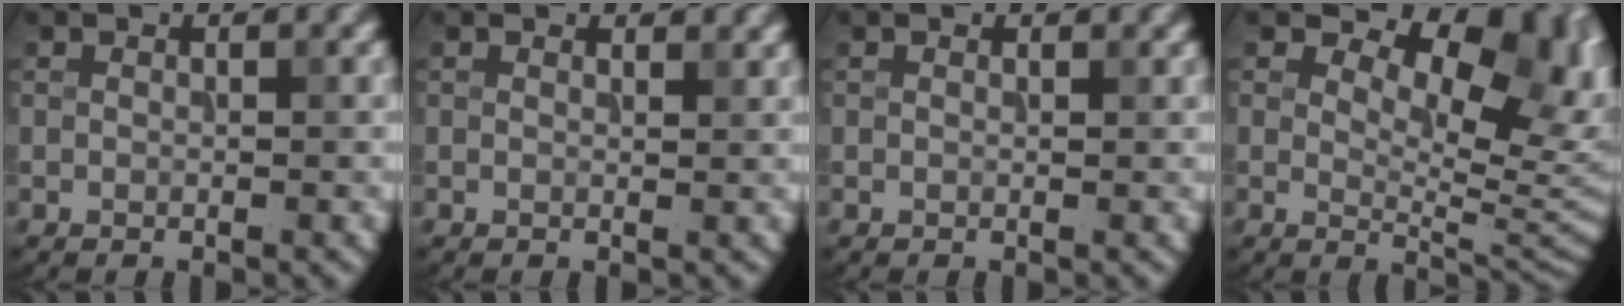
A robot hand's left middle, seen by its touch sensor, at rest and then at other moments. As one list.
[{"total": 1.1, "force": [0.9, 0.4, 0.4], "torque": [-0.005, -0.001, 0.012]}, {"total": 0.0}, {"total": 11.2, "force": [4.7, 5.9, 8.3], "torque": [-0.098, 0.013, 0.061]}]